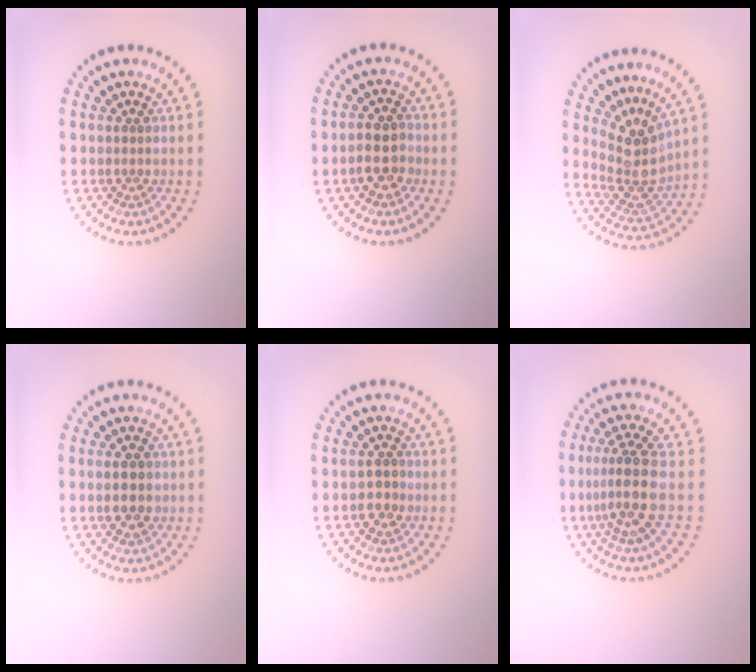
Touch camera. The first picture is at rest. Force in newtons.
{"total": 2.7, "press": 2.6, "slide": 0.7}
{"total": 4.0, "press": 2.8, "slide": 2.8}
{"total": 2.5, "press": 2.5, "slide": 0.1}
{"total": 1.9, "press": 1.8, "slide": 0.4}
{"total": 4.1, "press": 3.2, "slide": 2.5}